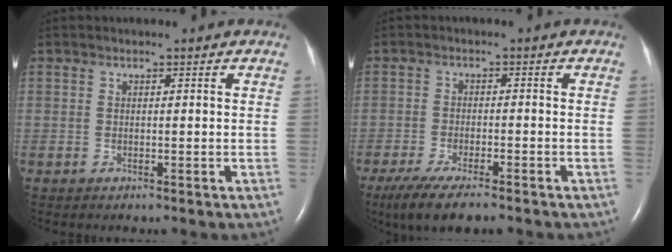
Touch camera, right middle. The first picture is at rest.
{"total": 8.9, "force": [-6.8, 1.5, 5.5], "torque": [-0.092, -0.021, -0.108]}